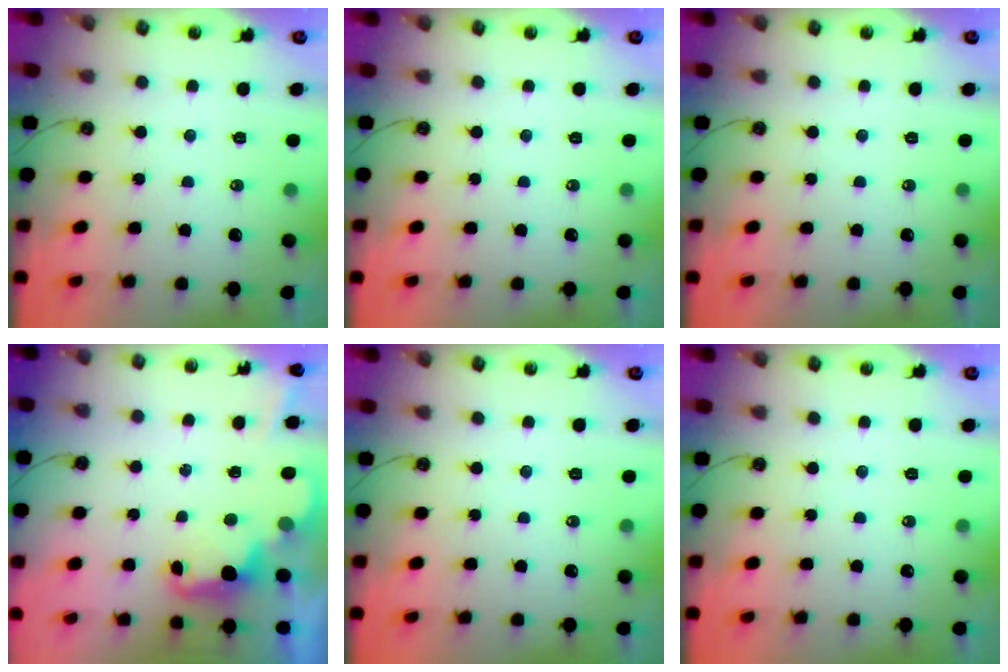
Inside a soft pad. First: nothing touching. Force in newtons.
{"total": 0.0}
{"total": 0.0}
{"total": 2.5, "press": 2.4, "slide": 0.6}
{"total": 0.0}
{"total": 0.0}